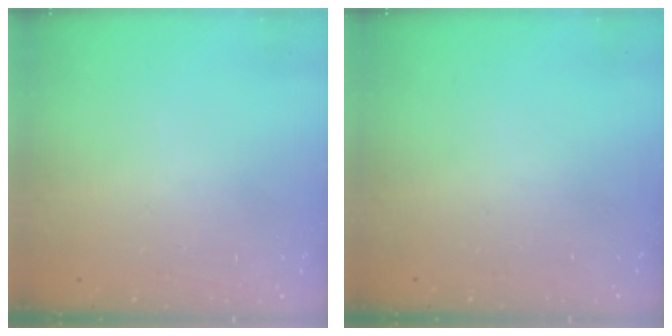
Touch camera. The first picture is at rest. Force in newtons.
{"total": 0.0}